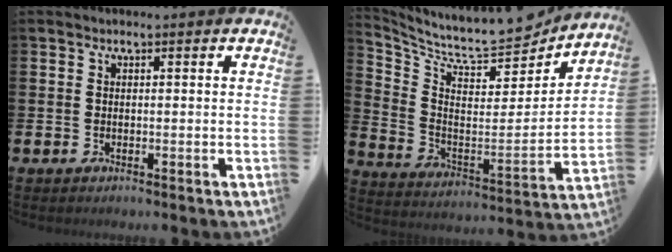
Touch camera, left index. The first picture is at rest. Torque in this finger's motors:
{"motor_torque": [0.83, -1.31, 0.59, 0.17]}